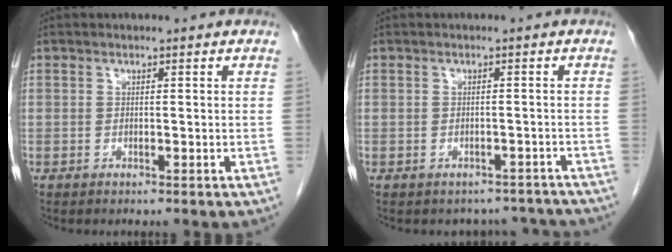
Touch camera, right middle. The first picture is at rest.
{"total": 5.5, "force": [-4.9, 2.5, -0.3], "torque": [0.010, 0.017, -0.048]}